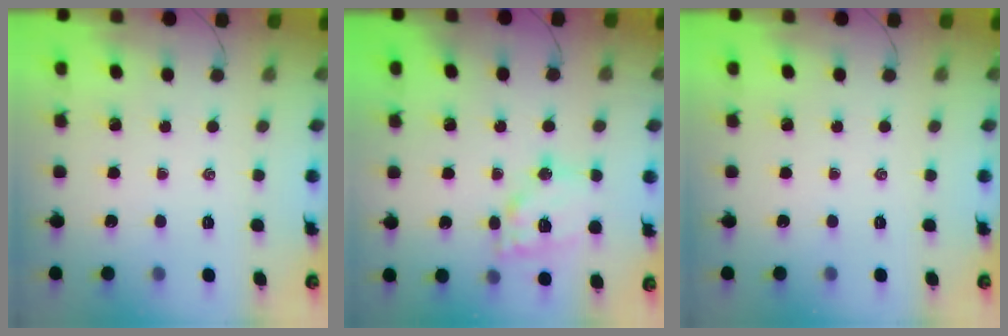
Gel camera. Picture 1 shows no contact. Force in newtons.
{"total": 14.3, "press": 14.1, "slide": 2.6}
{"total": 0.0}